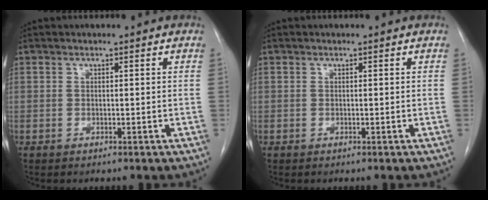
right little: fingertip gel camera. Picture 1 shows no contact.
{"total": 0.0}